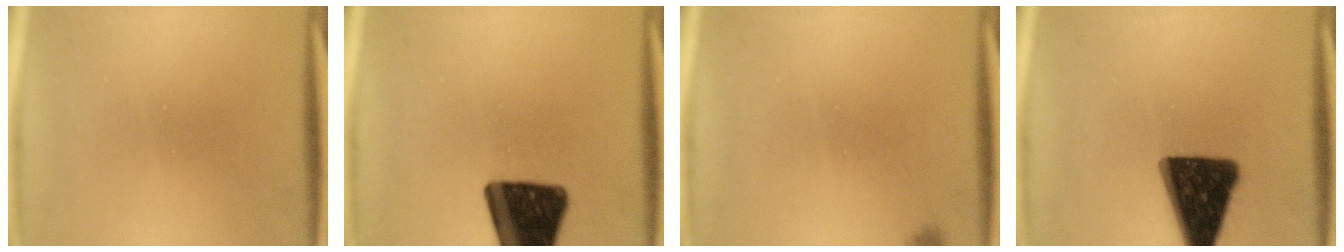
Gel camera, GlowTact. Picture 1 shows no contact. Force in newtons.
{"total": 16.8}
{"total": 1.0}
{"total": 15.9}